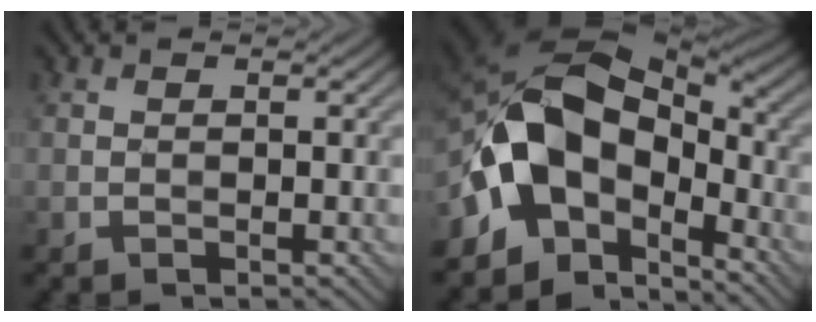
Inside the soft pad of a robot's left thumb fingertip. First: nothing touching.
{"total": 13.9, "force": [-4.0, 8.9, 9.9], "torque": [-0.170, 0.003, -0.087]}